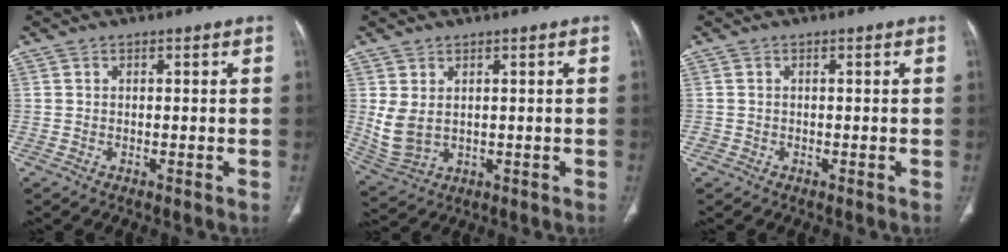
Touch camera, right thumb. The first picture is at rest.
{"total": 6.0, "force": [1.1, 3.9, 4.4], "torque": [-0.094, -0.005, 0.040]}
{"total": 0.6, "force": [-0.3, 0.5, 0.0], "torque": [-0.002, 0.003, -0.006]}